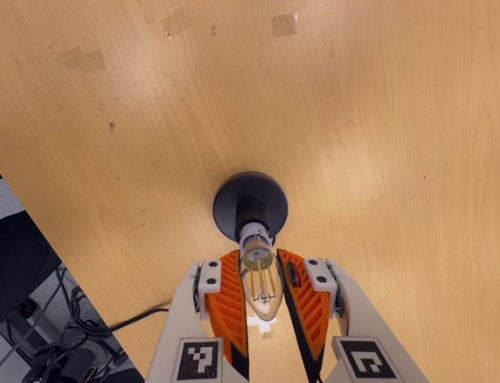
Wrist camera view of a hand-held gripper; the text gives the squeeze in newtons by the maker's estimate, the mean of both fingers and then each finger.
{"total": 11.6, "left": 10.8, "right": 12.4}